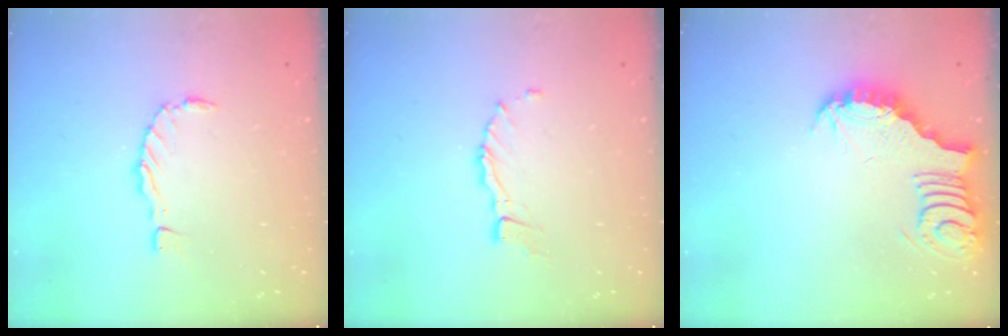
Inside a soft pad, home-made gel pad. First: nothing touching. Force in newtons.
{"total": 4.8, "press": 4.7, "slide": 0.2}
{"total": 3.5, "press": 3.4, "slide": 0.5}